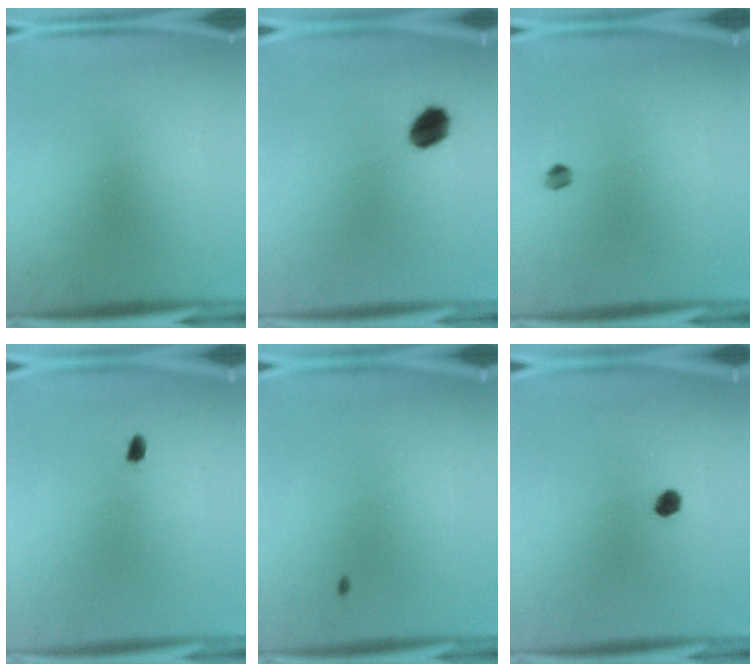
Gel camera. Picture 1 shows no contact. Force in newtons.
{"total": 7.0}
{"total": 1.7}
{"total": 1.2}
{"total": 0.7}
{"total": 2.5}